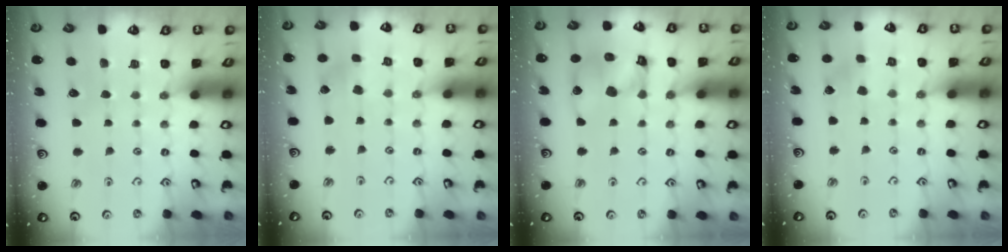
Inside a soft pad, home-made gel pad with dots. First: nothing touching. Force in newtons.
{"total": 1.8, "press": 1.8, "slide": 0.3}
{"total": 14.4, "press": 14.3, "slide": 1.6}
{"total": 2.8, "press": 2.8, "slide": 0.1}